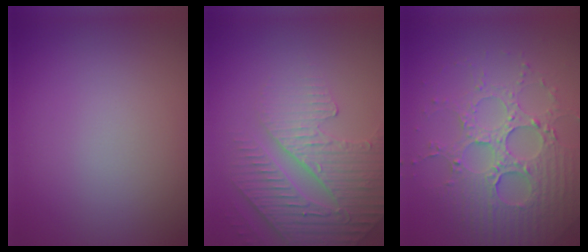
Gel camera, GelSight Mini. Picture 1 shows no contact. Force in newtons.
{"total": 4.2, "press": 4.0, "slide": 1.3}
{"total": 5.1, "press": 4.5, "slide": 2.3}